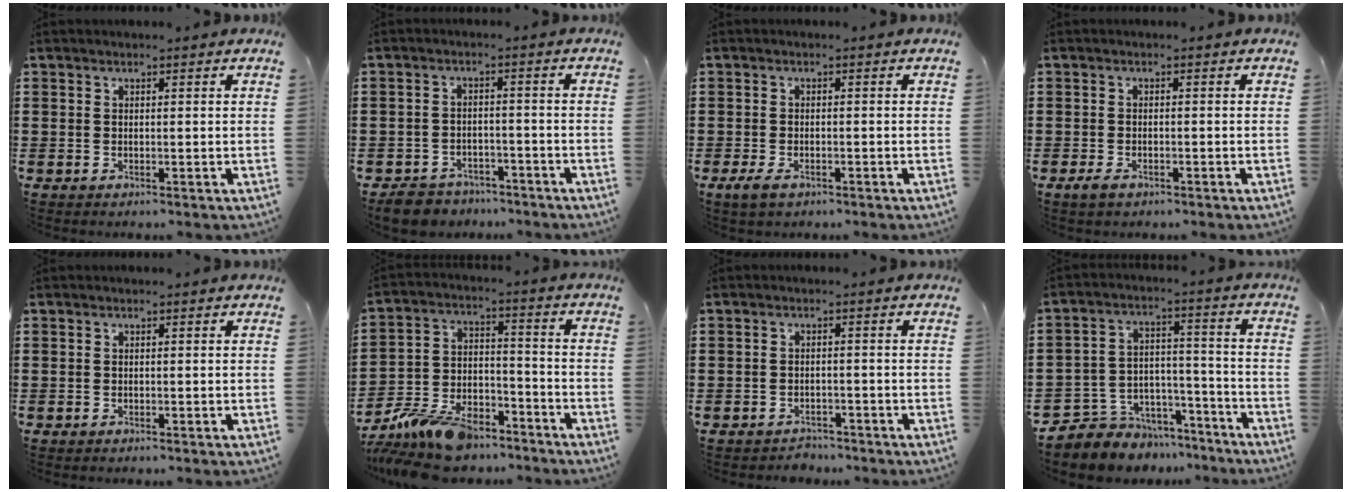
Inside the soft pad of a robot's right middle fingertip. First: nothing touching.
{"total": 4.0, "force": [-3.9, 1.1, 0.0], "torque": [-0.013, 0.005, -0.084]}
{"total": 2.0, "force": [-1.1, 1.1, 1.2], "torque": [-0.031, -0.002, -0.024]}
{"total": 1.6, "force": [-1.1, 1.0, 0.8], "torque": [-0.024, -0.002, -0.025]}
{"total": 0.5, "force": [-0.5, 0.3, 0.0], "torque": [0.000, 0.003, -0.011]}
{"total": 11.4, "force": [-9.8, 3.9, 4.4], "torque": [-0.099, 0.030, -0.190]}
{"total": 2.3, "force": [-2.2, 0.7, -0.3], "torque": [-0.001, 0.002, -0.052]}
{"total": 5.9, "force": [-5.0, 3.0, -0.4], "torque": [-0.008, 0.012, -0.102]}